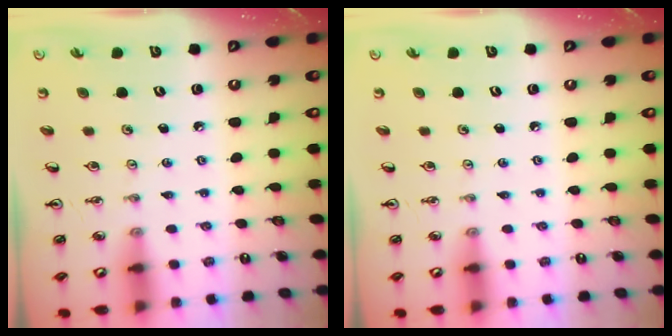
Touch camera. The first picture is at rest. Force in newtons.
{"total": 0.0}